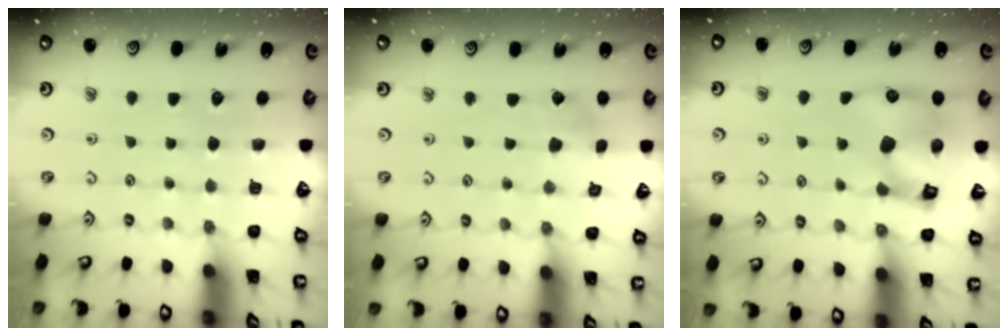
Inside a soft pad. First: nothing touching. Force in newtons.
{"total": 2.1, "press": 2.1, "slide": 0.1}
{"total": 11.7, "press": 11.6, "slide": 1.6}